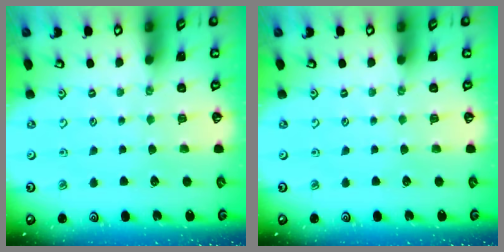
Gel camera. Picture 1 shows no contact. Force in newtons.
{"total": 0.0}